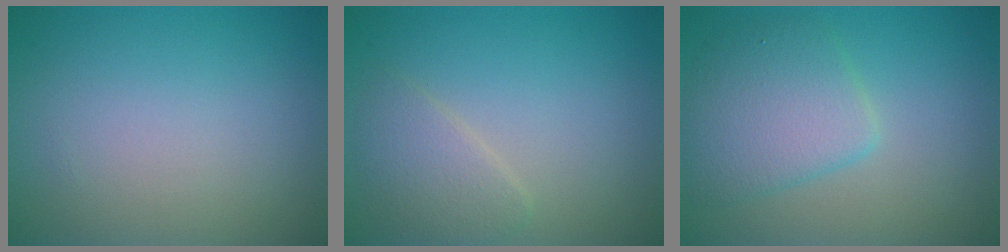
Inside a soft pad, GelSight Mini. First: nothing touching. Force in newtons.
{"total": 2.4, "press": 2.4, "slide": 0.1}
{"total": 4.3, "press": 4.3, "slide": 0.2}